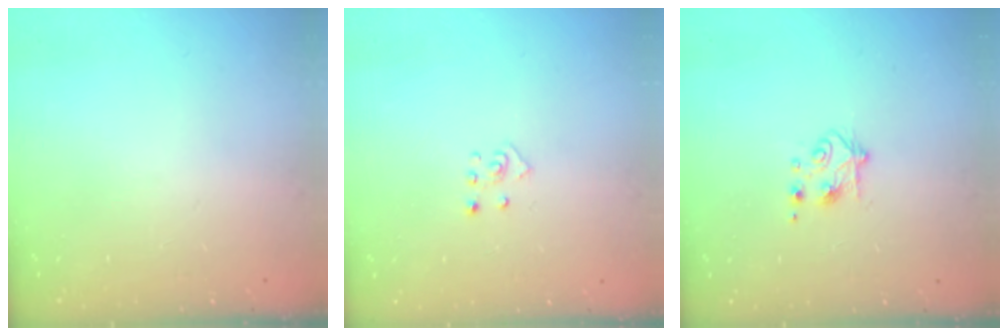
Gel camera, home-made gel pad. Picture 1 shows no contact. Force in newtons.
{"total": 3.4, "press": 3.4, "slide": 0.3}
{"total": 4.9, "press": 4.9, "slide": 0.7}